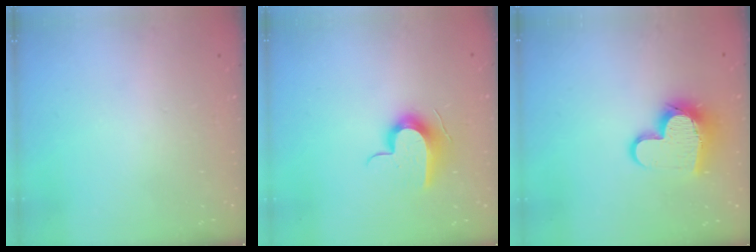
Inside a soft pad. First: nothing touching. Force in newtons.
{"total": 10.6, "press": 10.5, "slide": 1.3}
{"total": 13.2, "press": 13.2, "slide": 1.1}